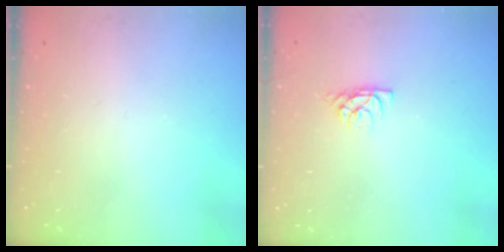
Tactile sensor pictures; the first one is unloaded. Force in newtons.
{"total": 4.6, "press": 4.6, "slide": 0.5}